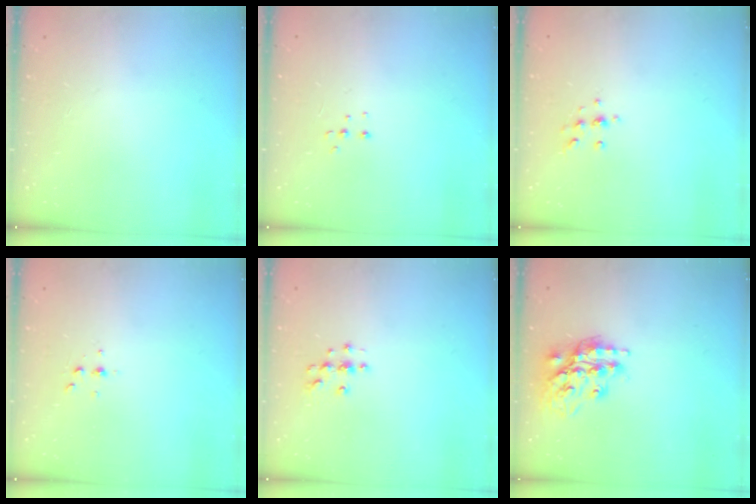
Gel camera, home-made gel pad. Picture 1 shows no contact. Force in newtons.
{"total": 4.0, "press": 3.9, "slide": 0.8}
{"total": 6.2, "press": 6.2, "slide": 0.8}
{"total": 3.1, "press": 3.1, "slide": 0.5}
{"total": 3.8, "press": 3.8, "slide": 0.4}
{"total": 17.5, "press": 17.4, "slide": 1.4}